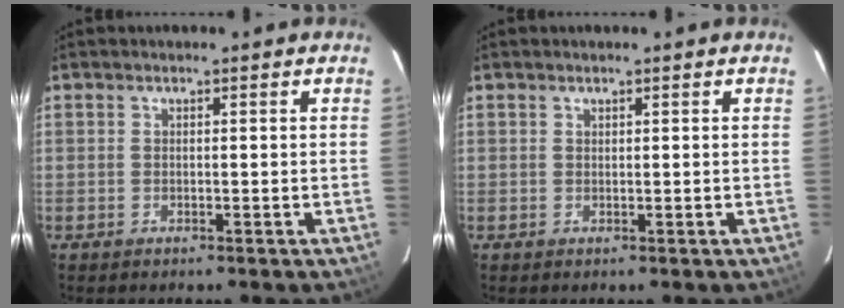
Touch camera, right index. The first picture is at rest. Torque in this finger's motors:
{"motor_torque": [-0.09, 0.03, -0.02, 0.00]}